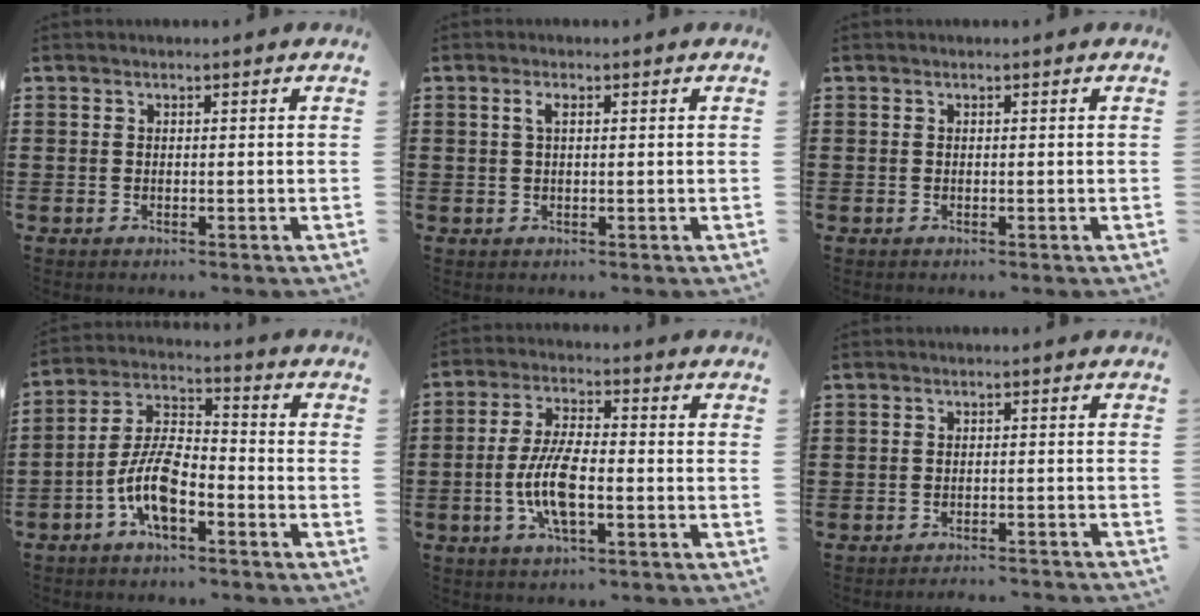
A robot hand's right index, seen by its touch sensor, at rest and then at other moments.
{"total": 1.6, "force": [0.5, 0.6, 1.5], "torque": [-0.030, 0.006, 0.006]}
{"total": 0.0}
{"total": 8.8, "force": [-4.1, 3.6, 6.9], "torque": [-0.172, -0.005, -0.083]}
{"total": 8.6, "force": [-2.2, 2.8, 7.8], "torque": [-0.179, -0.015, -0.047]}
{"total": 1.9, "force": [-1.9, -0.1, -0.1], "torque": [-0.002, 0.002, -0.041]}